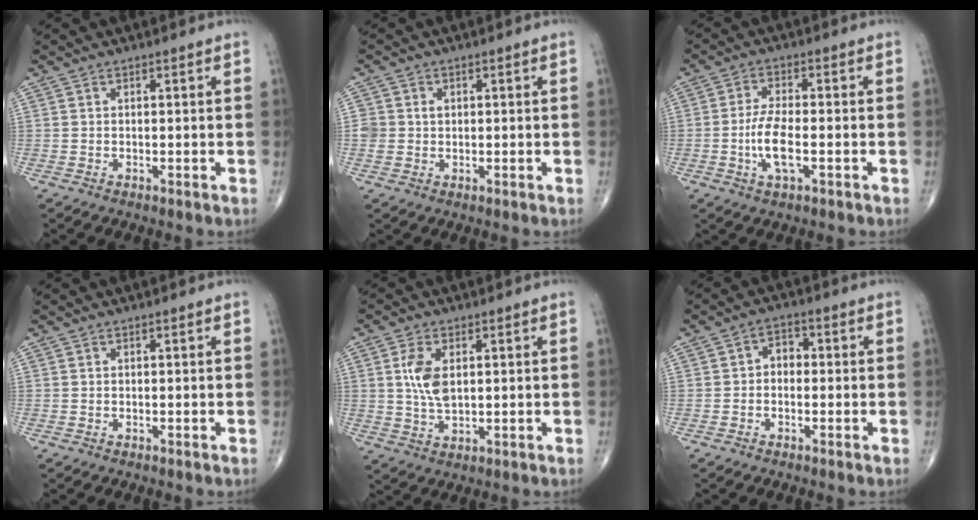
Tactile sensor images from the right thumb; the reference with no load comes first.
{"total": 3.0, "force": [0.4, 2.7, 1.2], "torque": [-0.007, 0.000, 0.010]}
{"total": 6.7, "force": [-1.8, 2.3, 6.0], "torque": [-0.125, 0.007, -0.034]}
{"total": 0.0}
{"total": 6.6, "force": [1.4, 3.6, 5.3], "torque": [-0.104, -0.007, 0.029]}
{"total": 3.3, "force": [-0.3, 2.5, 2.1], "torque": [-0.015, 0.016, -0.018]}